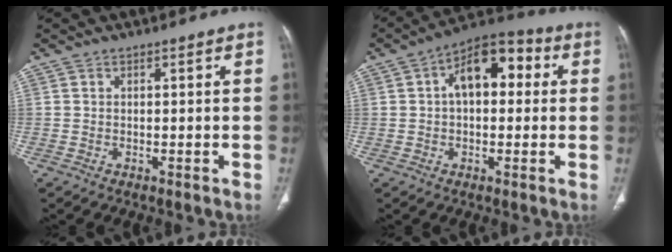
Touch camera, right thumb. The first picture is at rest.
{"total": 12.3, "force": [2.3, 7.0, 9.9], "torque": [-0.127, 0.033, 0.024]}